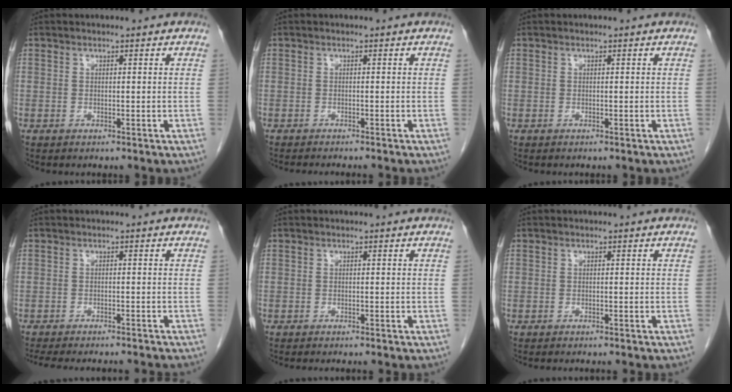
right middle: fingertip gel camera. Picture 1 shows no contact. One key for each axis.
{"total": 4.4, "fx": -3.9, "fy": -0.1, "fz": 2.0, "tx": -0.016, "ty": -0.005, "tz": -0.054}
{"total": 0.0}
{"total": 14.1, "fx": -12.8, "fy": 1.4, "fz": 5.6, "tx": -0.092, "ty": -0.021, "tz": -0.163}
{"total": 3.9, "fx": -3.5, "fy": 0.1, "fz": 1.8, "tx": -0.016, "ty": -0.003, "tz": -0.046}
{"total": 3.7, "fx": -3.4, "fy": 0.3, "fz": 1.6, "tx": -0.015, "ty": -0.003, "tz": -0.042}